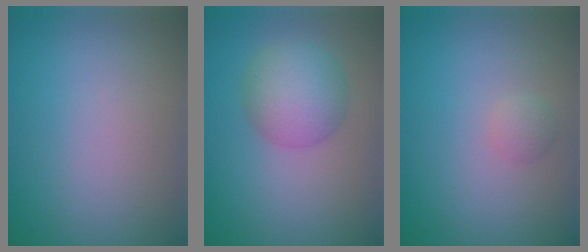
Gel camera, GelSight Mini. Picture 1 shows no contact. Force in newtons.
{"total": 4.5, "press": 4.5, "slide": 0.1}
{"total": 0.9, "press": 0.9, "slide": 0.1}